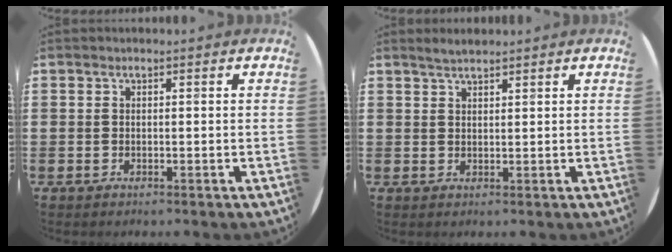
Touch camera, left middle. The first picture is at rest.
{"total": 1.7, "force": [1.6, 0.2, 0.6], "torque": [-0.013, 0.003, 0.029]}